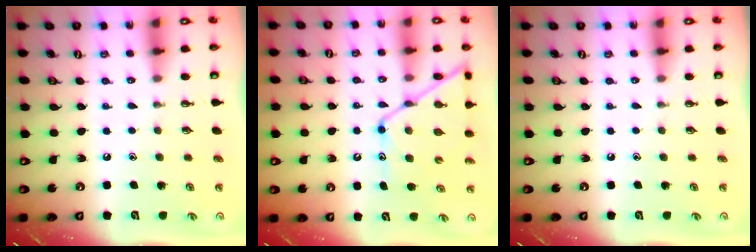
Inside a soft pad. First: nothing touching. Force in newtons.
{"total": 13.4, "press": 13.4, "slide": 0.9}
{"total": 0.0}